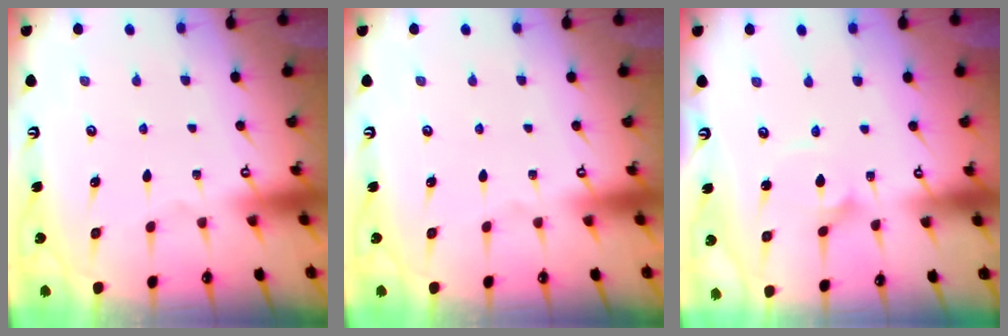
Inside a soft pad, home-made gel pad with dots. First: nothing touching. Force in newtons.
{"total": 0.0}
{"total": 1.7, "press": 1.7, "slide": 0.0}